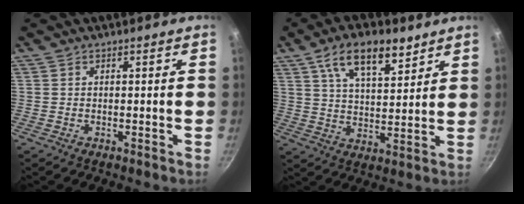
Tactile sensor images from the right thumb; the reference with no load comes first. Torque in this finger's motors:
{"motor_torque": [-0.23, 0.66, 0.81, 0.52, 0.24]}